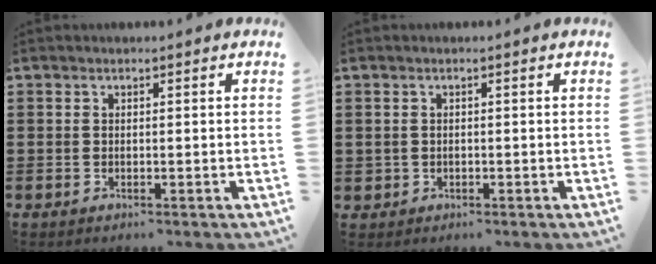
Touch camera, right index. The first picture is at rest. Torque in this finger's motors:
{"motor_torque": [0.63, 0.61, 0.15, 0.00]}